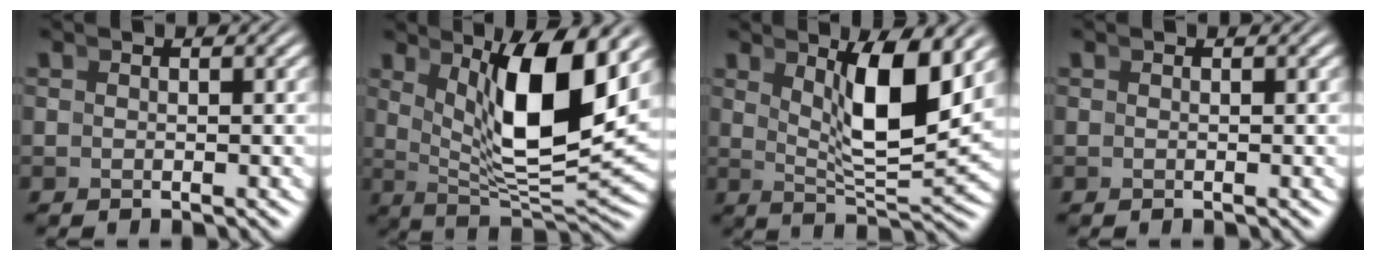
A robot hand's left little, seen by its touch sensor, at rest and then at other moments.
{"total": 9.6, "force": [2.7, 2.8, 8.8], "torque": [-0.134, -0.009, 0.051]}
{"total": 6.3, "force": [2.3, 0.6, 5.8], "torque": [-0.093, -0.012, 0.043]}
{"total": 0.0}